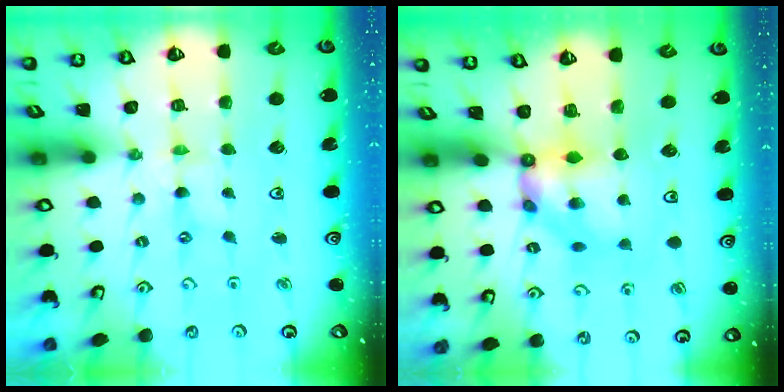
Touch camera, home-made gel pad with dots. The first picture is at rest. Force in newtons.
{"total": 7.0, "press": 7.0, "slide": 0.7}